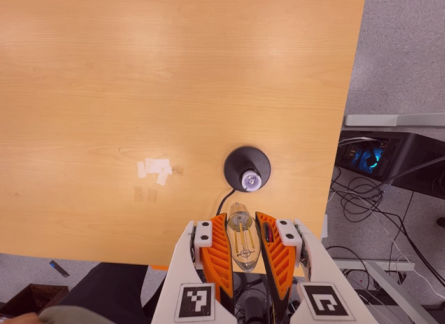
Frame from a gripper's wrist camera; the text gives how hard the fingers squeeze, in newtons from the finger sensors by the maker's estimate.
{"total": 22.4, "left": 24.6, "right": 20.1}